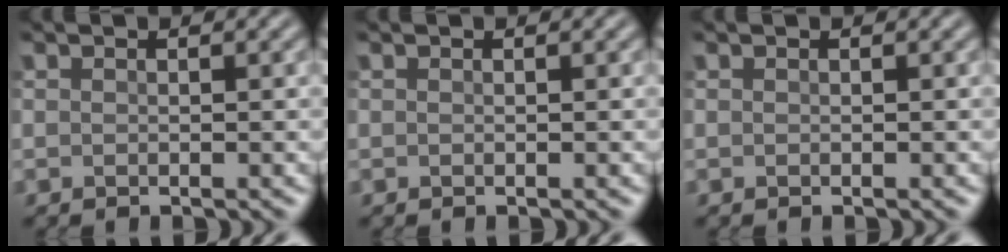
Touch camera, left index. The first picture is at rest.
{"total": 0.0}
{"total": 0.0}